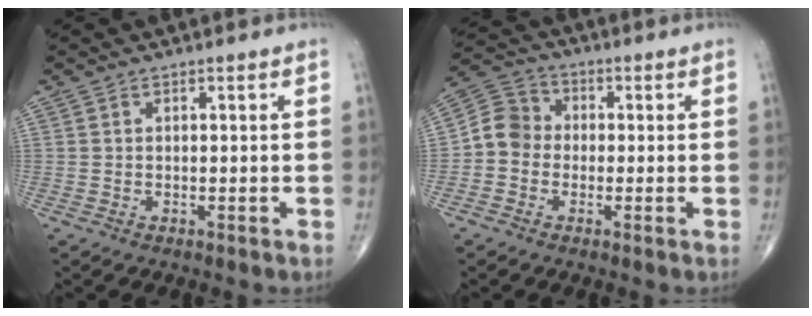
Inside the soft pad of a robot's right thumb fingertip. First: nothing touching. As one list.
[{"total": 6.8, "force": [-1.1, 6.0, 2.9], "torque": [-0.036, 0.027, -0.037]}]